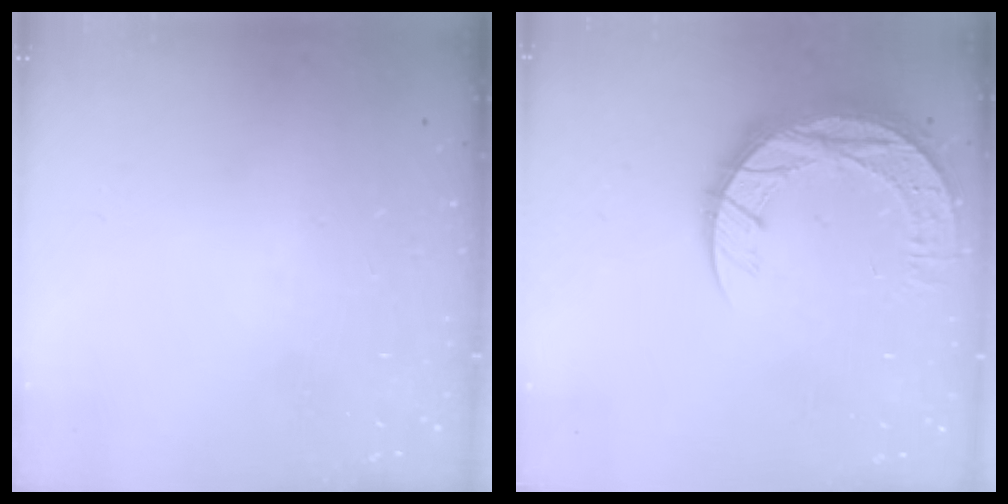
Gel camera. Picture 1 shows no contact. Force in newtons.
{"total": 12.2, "press": 12.2, "slide": 0.9}